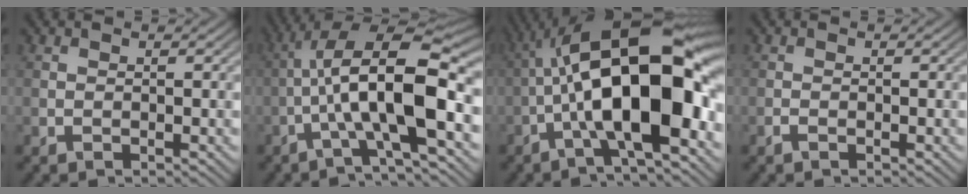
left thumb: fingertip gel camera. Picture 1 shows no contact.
{"total": 13.4, "force": [-2.5, 3.9, 12.6], "torque": [-0.216, 0.021, -0.046]}
{"total": 17.3, "force": [-2.4, 6.3, 16.0], "torque": [-0.256, 0.036, -0.050]}
{"total": 0.5, "force": [-0.5, 0.1, 0.2], "torque": [-0.003, 0.001, -0.009]}